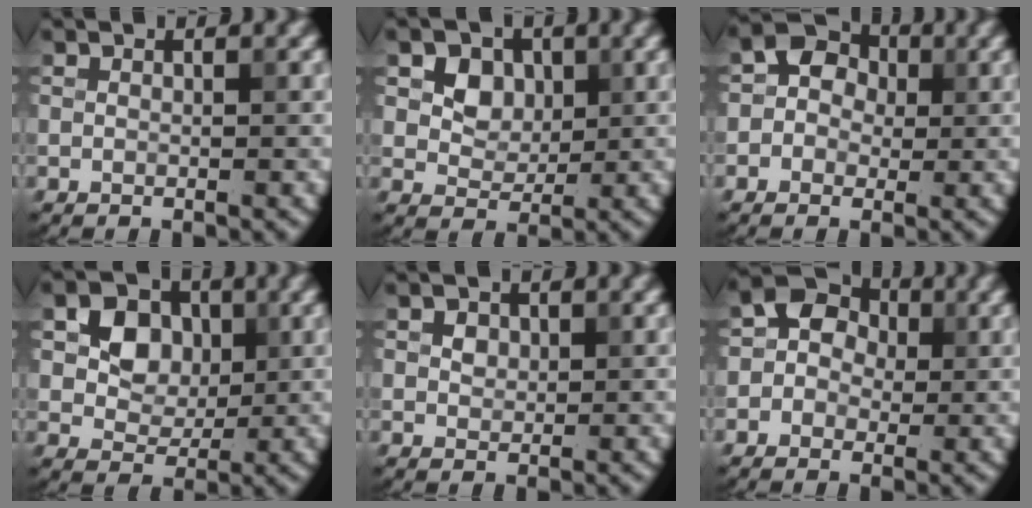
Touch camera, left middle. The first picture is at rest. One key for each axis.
{"total": 3.2, "fx": 0.8, "fy": 2.6, "fz": 1.7, "tx": -0.033, "ty": -0.005, "tz": 0.019}
{"total": 4.0, "fx": 0.3, "fy": 3.6, "fz": 1.7, "tx": -0.004, "ty": 0.024, "tz": -0.017}
{"total": 4.0, "fx": 0.6, "fy": 3.3, "fz": 2.2, "tx": -0.038, "ty": 0.002, "tz": 0.007}
{"total": 3.1, "fx": 1.6, "fy": 2.0, "fz": 1.7, "tx": -0.042, "ty": 0.012, "tz": 0.021}
{"total": 4.6, "fx": 0.4, "fy": 4.1, "fz": 2.0, "tx": -0.009, "ty": 0.030, "tz": -0.020}